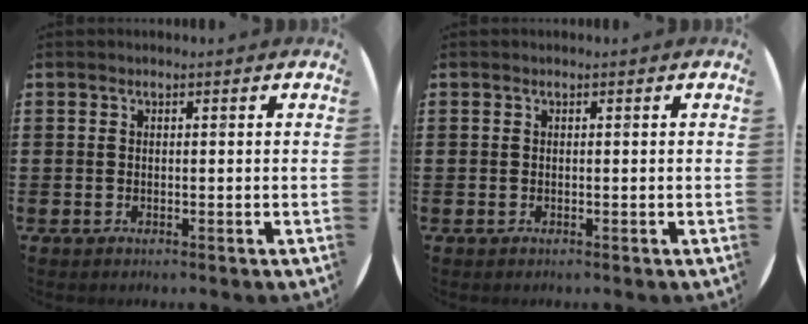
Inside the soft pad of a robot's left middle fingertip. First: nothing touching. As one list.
[{"total": 0.0}]